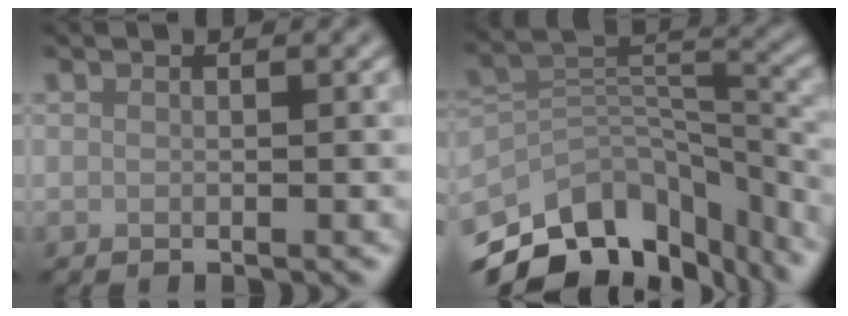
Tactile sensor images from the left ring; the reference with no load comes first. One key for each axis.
{"total": 12.1, "fx": -8.8, "fy": 6.2, "fz": 5.4, "tx": -0.107, "ty": 0.008, "tz": -0.141}